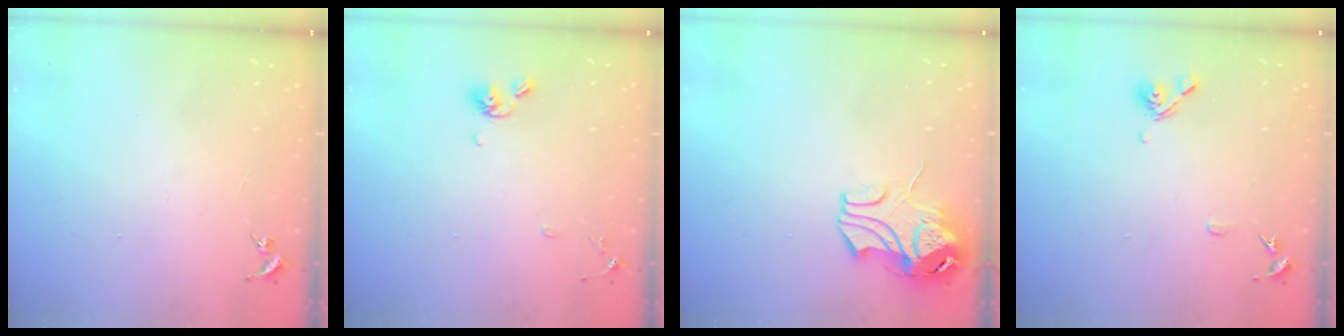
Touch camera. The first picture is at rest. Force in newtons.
{"total": 7.9, "press": 7.6, "slide": 2.0}
{"total": 10.8, "press": 10.7, "slide": 1.3}
{"total": 8.6, "press": 8.4, "slide": 1.6}